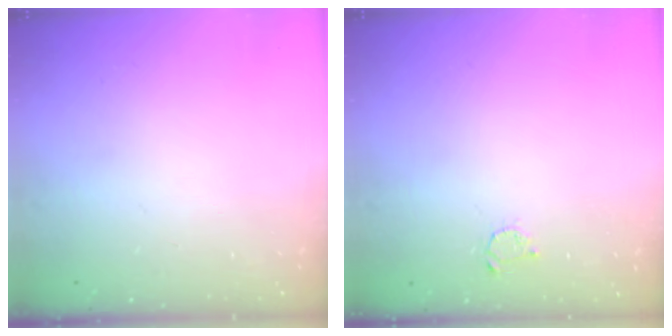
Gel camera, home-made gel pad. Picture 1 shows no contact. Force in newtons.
{"total": 2.1, "press": 2.1, "slide": 0.3}